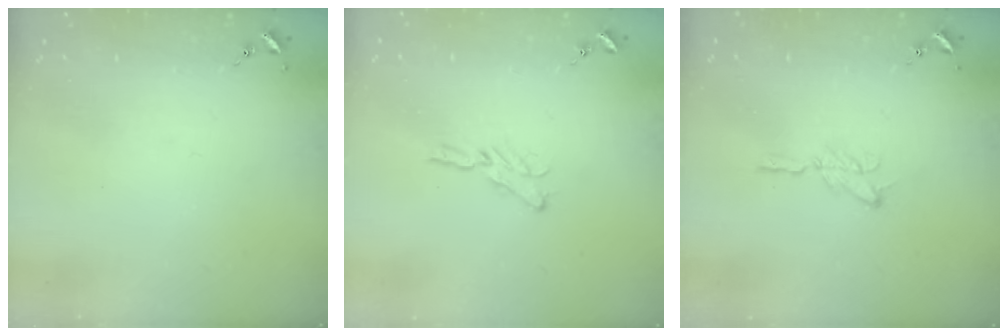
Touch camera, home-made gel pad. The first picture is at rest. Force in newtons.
{"total": 5.9, "press": 5.9, "slide": 0.5}
{"total": 5.8, "press": 5.8, "slide": 0.6}